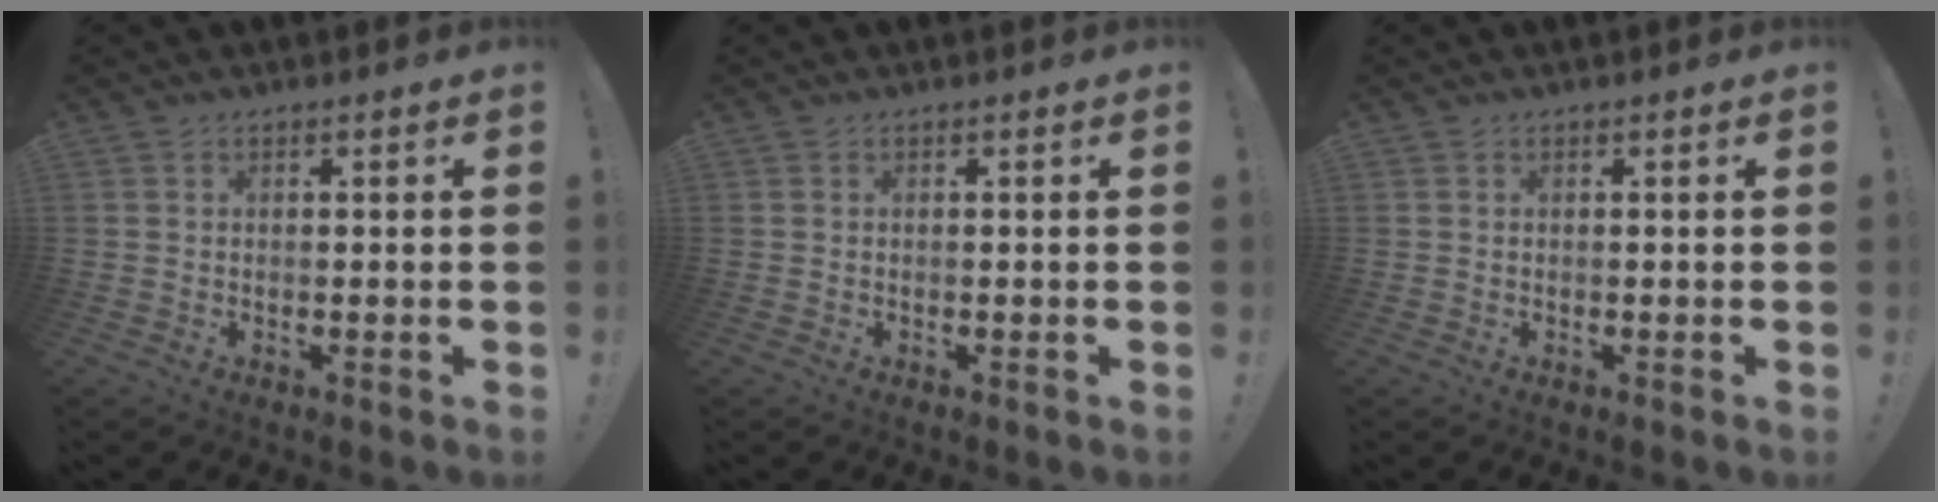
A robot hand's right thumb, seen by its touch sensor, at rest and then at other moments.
{"total": 0.0}
{"total": 0.0}